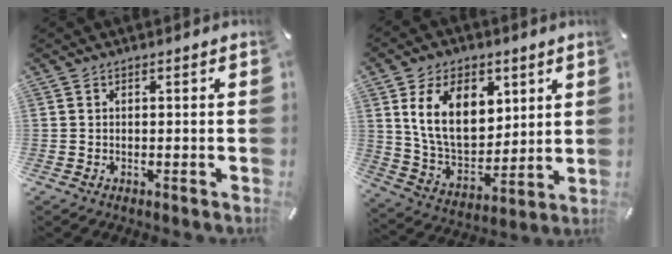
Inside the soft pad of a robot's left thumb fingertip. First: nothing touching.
{"total": 16.1, "force": [6.3, 10.7, 10.2], "torque": [-0.198, -0.013, 0.115]}